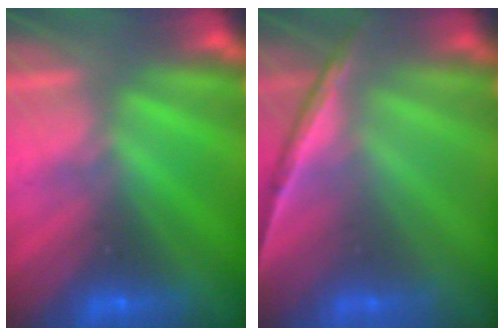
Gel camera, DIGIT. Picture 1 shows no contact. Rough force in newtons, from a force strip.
{"total": 1.6}